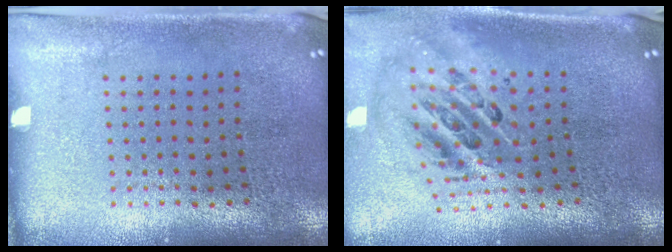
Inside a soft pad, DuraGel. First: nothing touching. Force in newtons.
{"total": 2.5, "press": 1.7, "slide": 1.8}